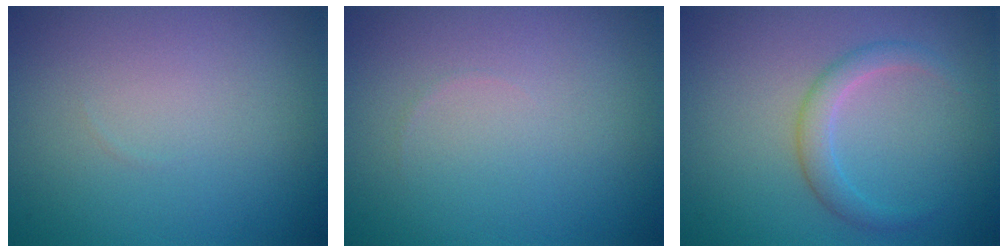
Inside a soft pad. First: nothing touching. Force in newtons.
{"total": 0.0}
{"total": 2.1, "press": 2.1, "slide": 0.1}